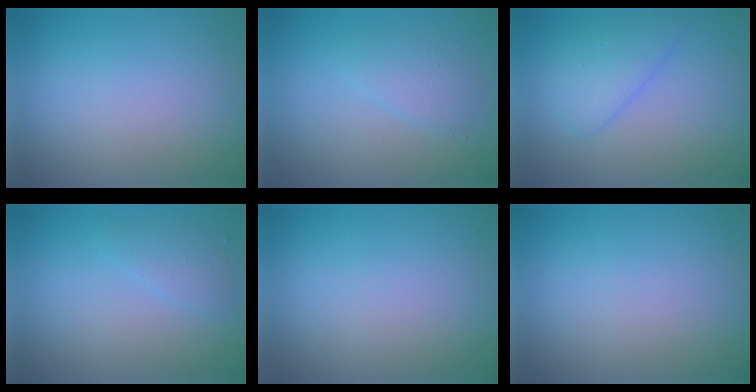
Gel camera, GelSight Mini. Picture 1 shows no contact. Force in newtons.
{"total": 1.8, "press": 1.8, "slide": 0.2}
{"total": 3.0, "press": 3.0, "slide": 0.2}
{"total": 1.3, "press": 1.3, "slide": 0.0}
{"total": 0.0}
{"total": 0.0}